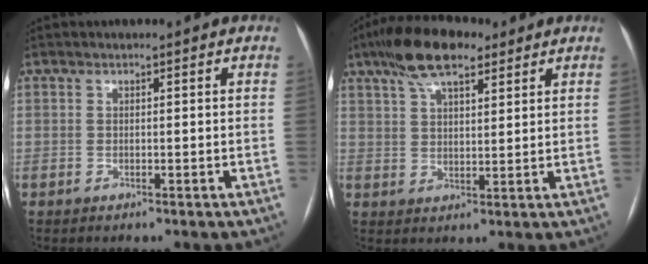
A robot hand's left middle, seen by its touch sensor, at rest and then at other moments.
{"total": 10.2, "force": [6.8, 3.5, 6.7], "torque": [-0.129, 0.025, 0.119]}